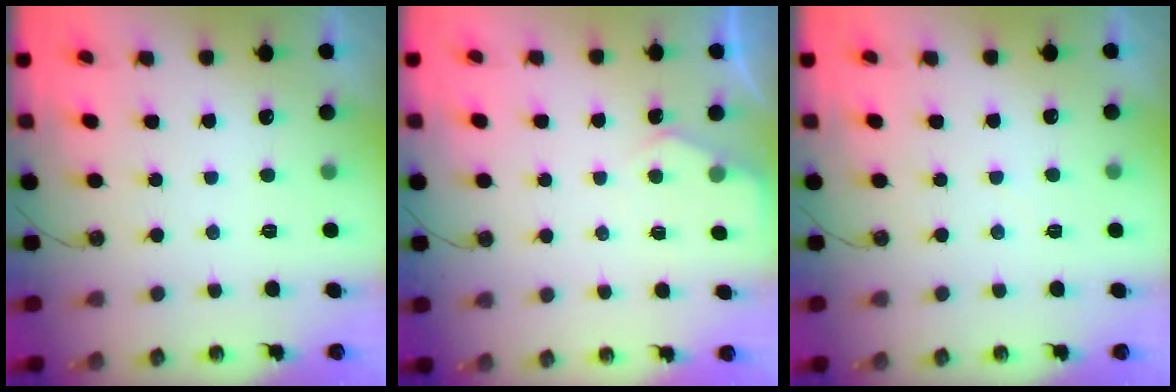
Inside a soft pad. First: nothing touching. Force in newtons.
{"total": 3.6, "press": 3.6, "slide": 0.2}
{"total": 3.4, "press": 3.4, "slide": 0.4}